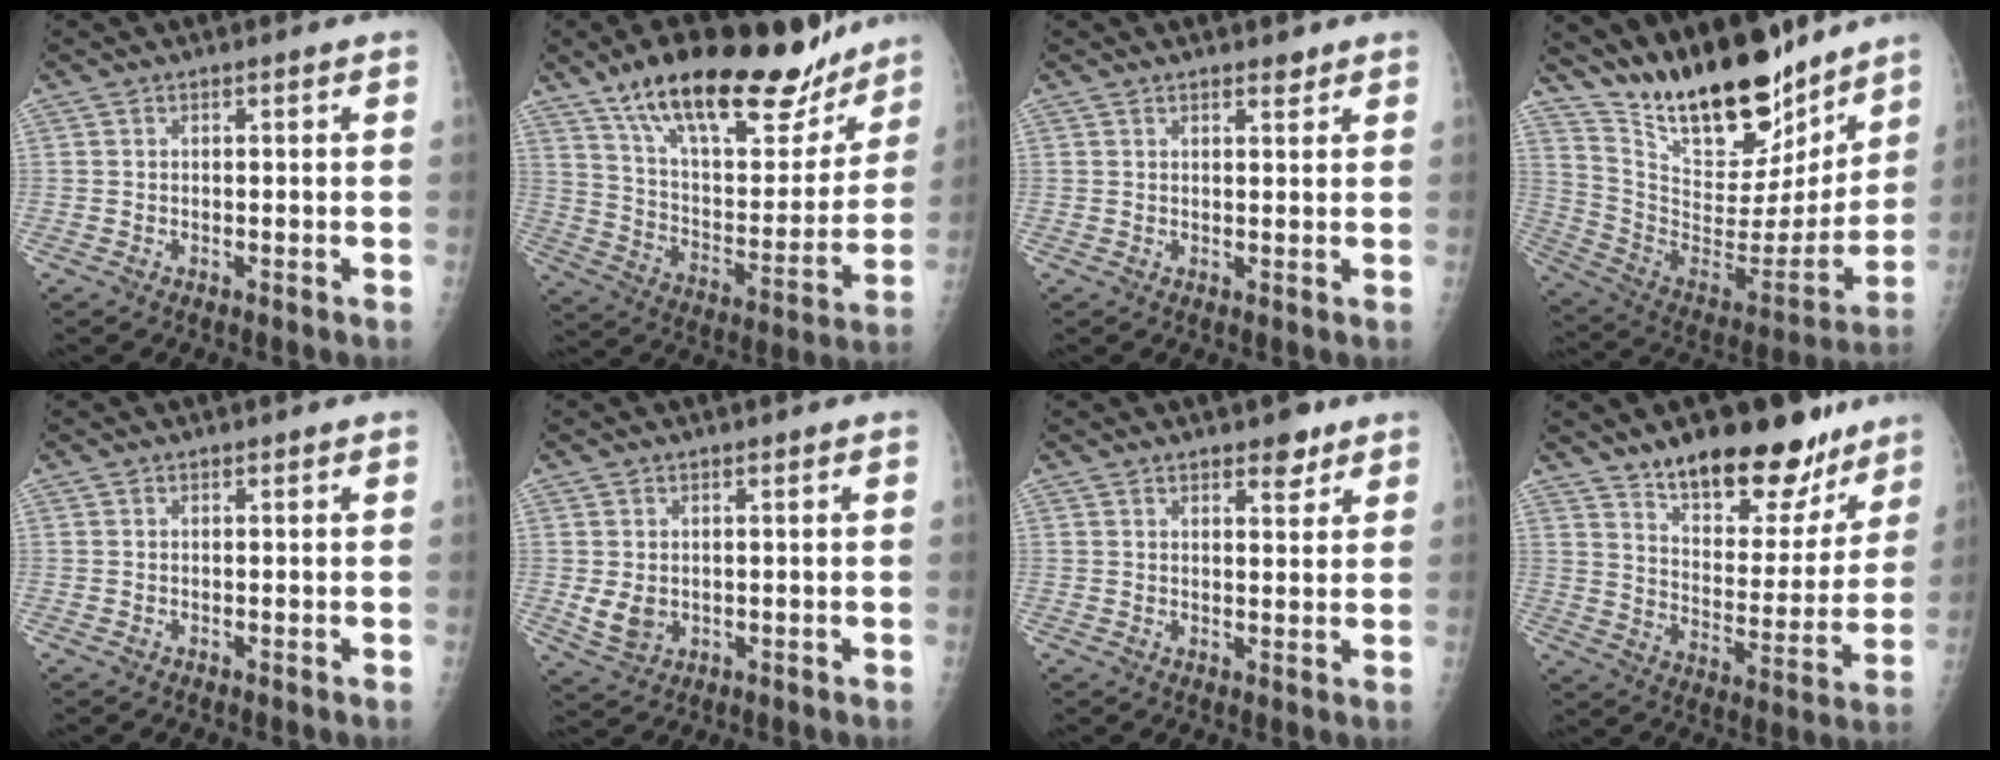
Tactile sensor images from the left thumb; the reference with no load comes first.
{"total": 27.9, "force": [19.5, 10.6, 17.0], "torque": [-0.222, -0.062, 0.311]}
{"total": 1.8, "force": [1.4, 0.7, 0.8], "torque": [-0.004, -0.009, 0.019]}
{"total": 25.9, "force": [20.6, 9.0, 12.9], "torque": [-0.182, -0.100, 0.343]}
{"total": 0.0}
{"total": 4.1, "force": [0.2, 3.3, 2.4], "torque": [-0.038, -0.011, 0.017]}
{"total": 4.1, "force": [2.8, 1.9, 2.3], "torque": [-0.013, -0.015, 0.039]}
{"total": 21.4, "force": [15.5, 9.2, 11.4], "torque": [-0.112, -0.094, 0.235]}